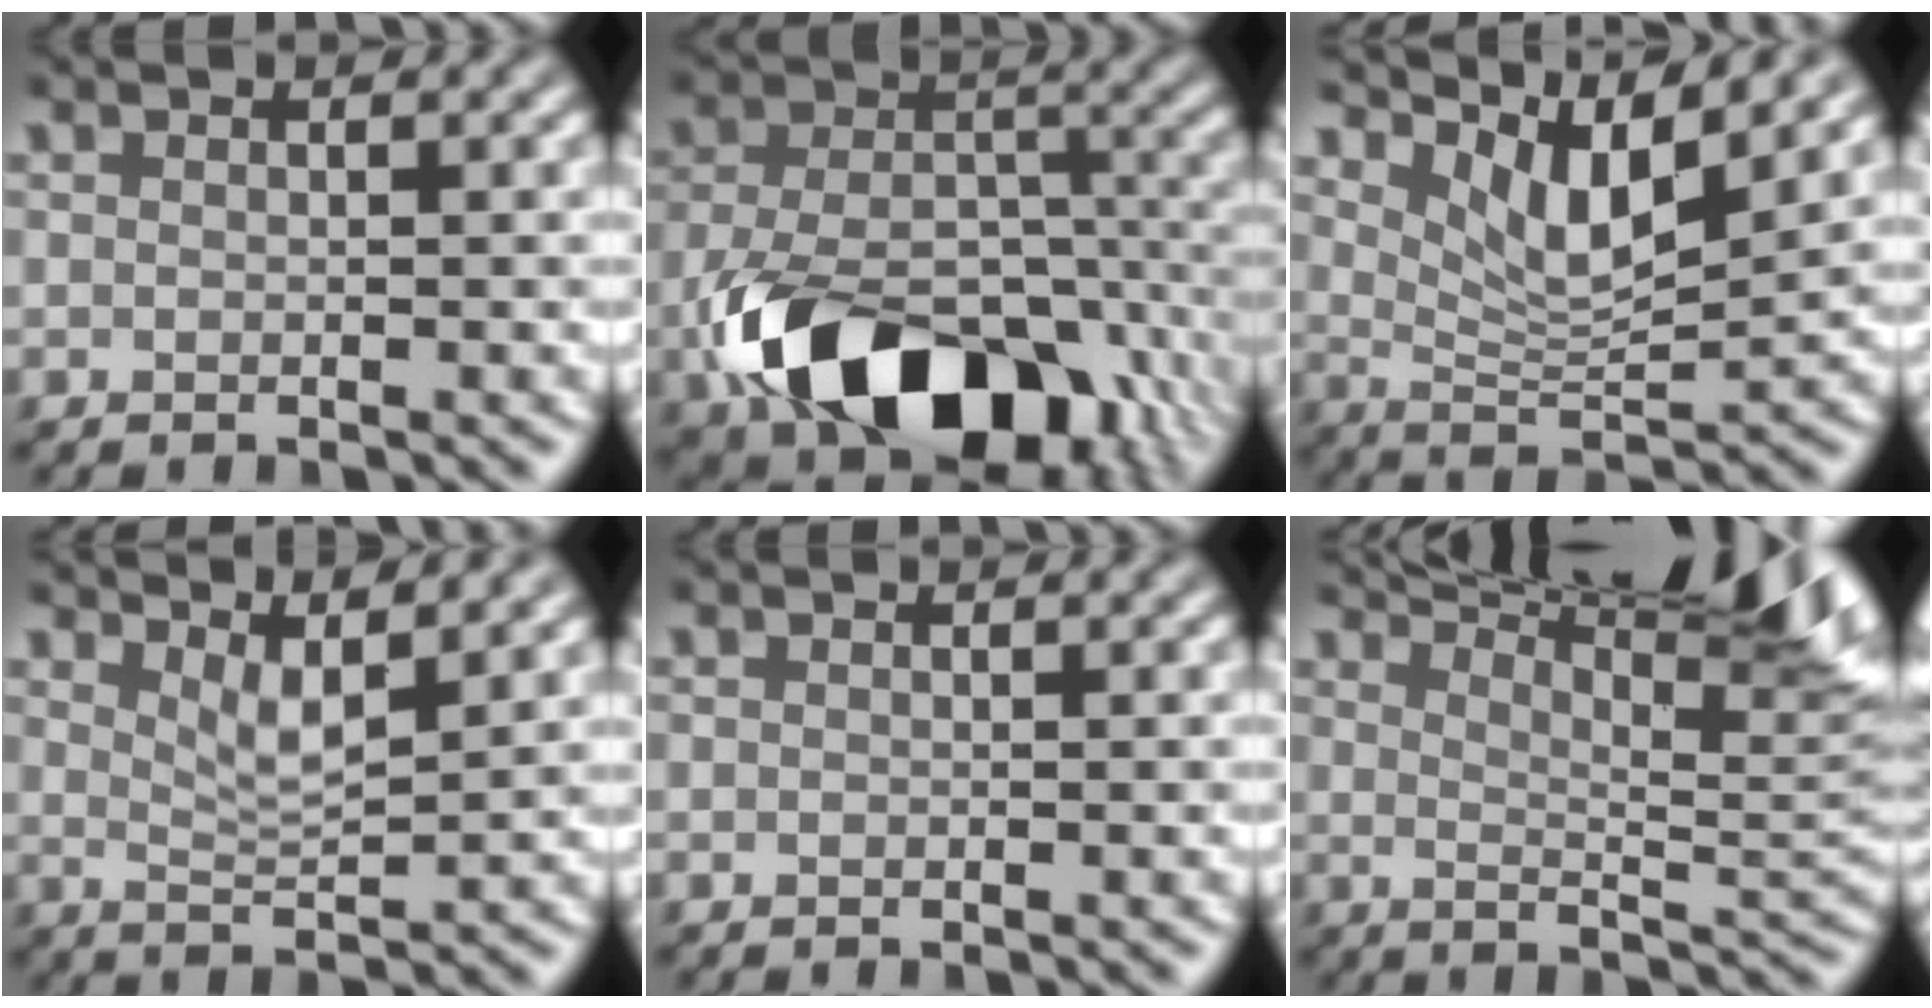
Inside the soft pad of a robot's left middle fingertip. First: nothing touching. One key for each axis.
{"total": 12.4, "fx": -6.4, "fy": 7.2, "fz": 7.9, "tx": -0.152, "ty": -0.021, "tz": -0.106}
{"total": 5.8, "fx": 3.7, "fy": 1.5, "fz": 4.2, "tx": -0.081, "ty": -0.010, "tz": 0.068}
{"total": 3.5, "fx": 2.5, "fy": 0.7, "fz": 2.4, "tx": -0.038, "ty": -0.004, "tz": 0.048}
{"total": 0.0}
{"total": 13.7, "fx": 9.2, "fy": 2.8, "fz": 9.7, "tx": -0.135, "ty": 0.018, "tz": 0.131}